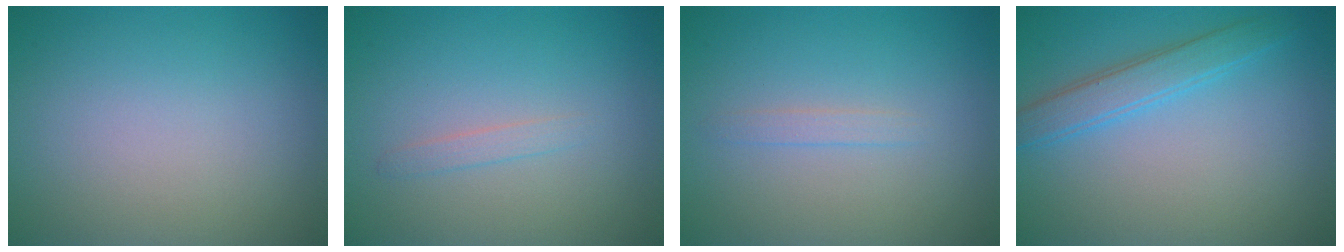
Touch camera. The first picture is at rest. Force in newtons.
{"total": 0.9, "press": 0.9, "slide": 0.1}
{"total": 0.9, "press": 0.9, "slide": 0.0}
{"total": 2.9, "press": 2.9, "slide": 0.0}